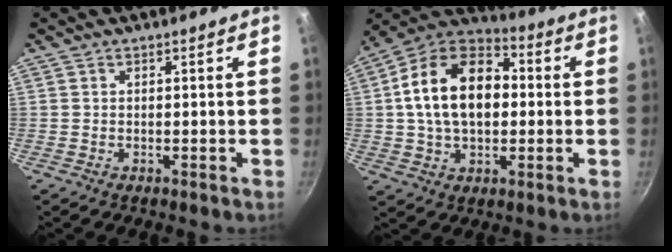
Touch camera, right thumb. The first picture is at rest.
{"total": 18.9, "force": [1.4, 12.5, 14.2], "torque": [-0.214, 0.032, 0.008]}